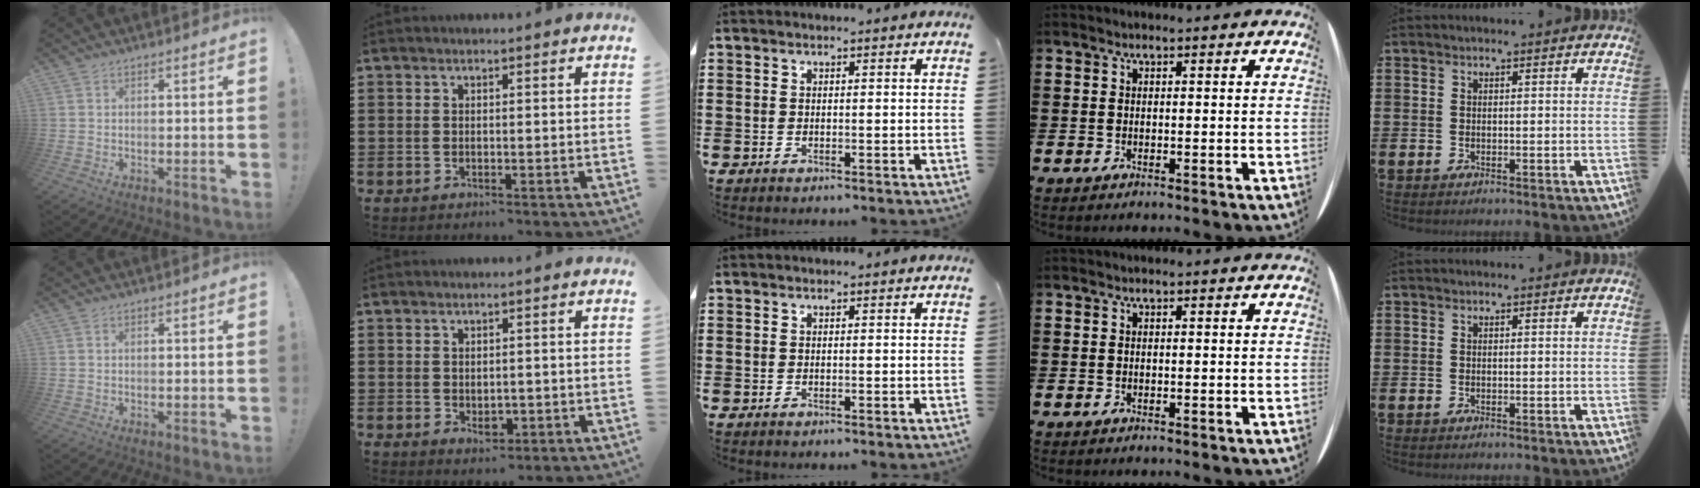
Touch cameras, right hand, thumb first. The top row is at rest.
{"index": {"total": 2.0, "force": [0.0, 1.4, 1.4], "torque": [-0.020, -0.002, -0.001]}}